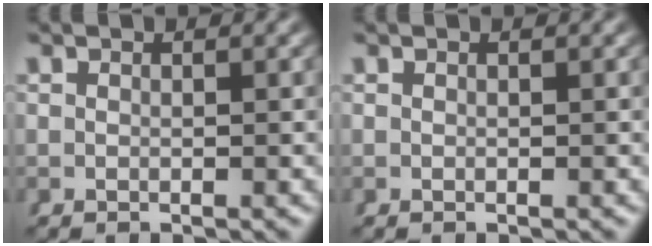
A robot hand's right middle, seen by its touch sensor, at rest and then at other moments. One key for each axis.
{"total": 0.0}